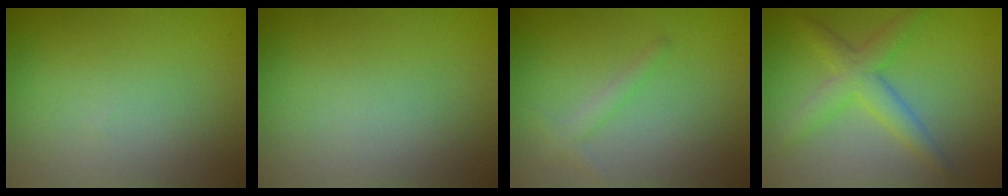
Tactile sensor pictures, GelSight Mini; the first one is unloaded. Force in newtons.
{"total": 0.0}
{"total": 1.4, "press": 1.4, "slide": 0.0}
{"total": 3.6, "press": 3.6, "slide": 0.2}